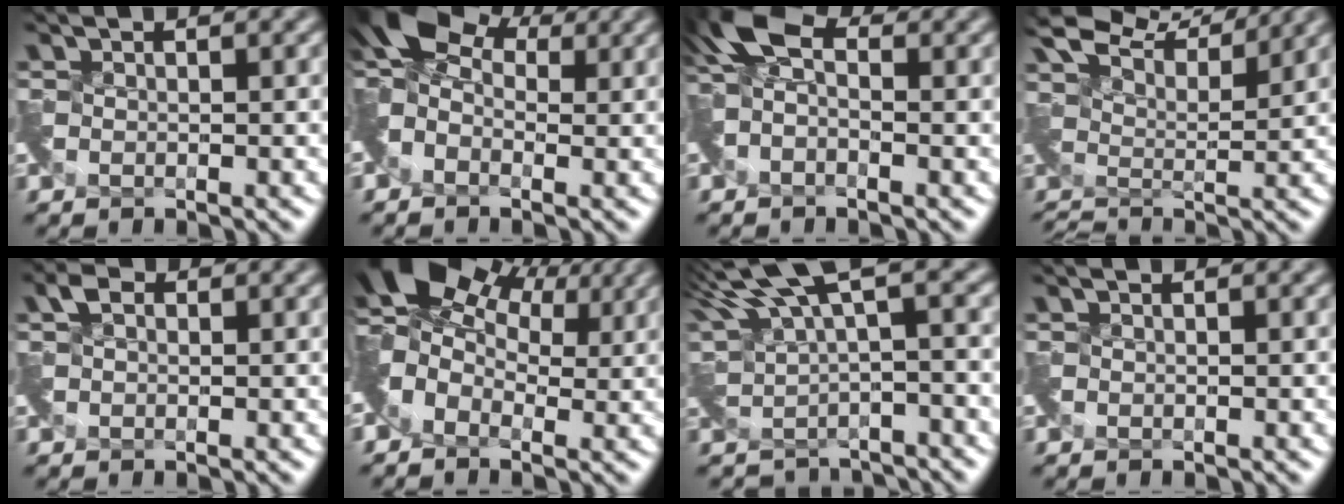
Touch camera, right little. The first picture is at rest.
{"total": 5.1, "force": [0.7, 3.7, 3.3], "torque": [-0.075, 0.015, 0.001]}
{"total": 3.2, "force": [-0.5, 2.2, 2.3], "torque": [-0.051, 0.012, -0.018]}
{"total": 7.3, "force": [6.3, 1.9, 3.0], "torque": [-0.066, 0.015, 0.107]}
{"total": 1.1, "force": [-0.4, 0.5, -0.9], "torque": [0.020, 0.000, -0.005]}
{"total": 7.3, "force": [2.5, 5.1, 4.6], "torque": [-0.085, 0.014, 0.035]}
{"total": 4.9, "force": [2.4, 1.9, 3.8], "torque": [-0.071, -0.017, 0.061]}
{"total": 0.0}